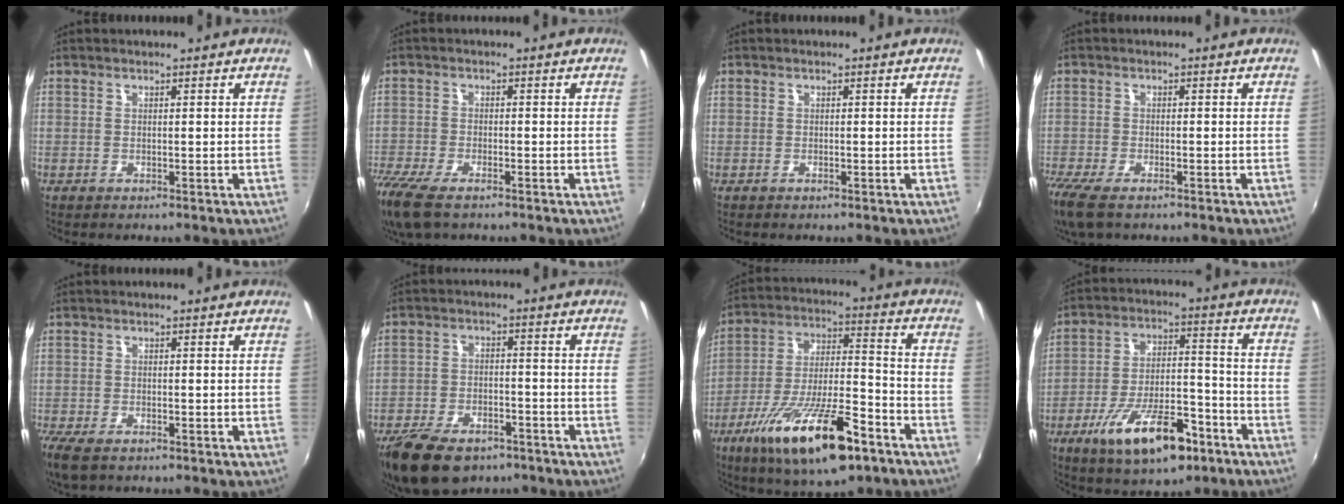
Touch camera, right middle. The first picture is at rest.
{"total": 11.6, "force": [-8.4, 4.1, 6.9], "torque": [-0.173, -0.054, -0.159]}
{"total": 0.0}
{"total": 9.1, "force": [-6.5, 3.0, 5.6], "torque": [-0.136, -0.043, -0.123]}
{"total": 6.5, "force": [-4.8, 2.4, 3.8], "torque": [-0.096, -0.029, -0.090]}
{"total": 14.3, "force": [-10.0, 6.9, 7.4], "torque": [-0.168, -0.016, -0.167]}
{"total": 21.7, "force": [-12.3, 6.5, 16.6], "torque": [-0.304, -0.037, -0.206]}
{"total": 16.6, "force": [-9.6, 6.2, 12.0], "torque": [-0.220, -0.009, -0.152]}